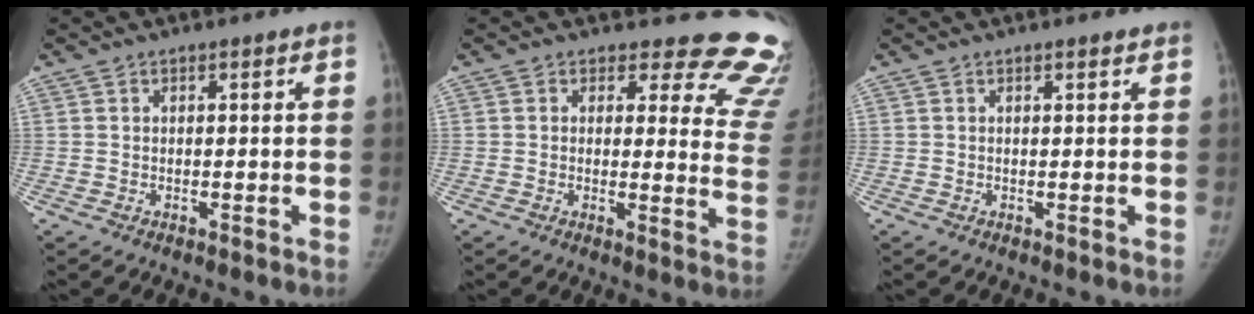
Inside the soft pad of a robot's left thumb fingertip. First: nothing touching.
{"total": 16.1, "force": [14.6, 6.0, 3.3], "torque": [0.020, -0.130, 0.128]}
{"total": 0.9, "force": [0.7, 0.1, 0.5], "torque": [-0.007, -0.004, 0.012]}